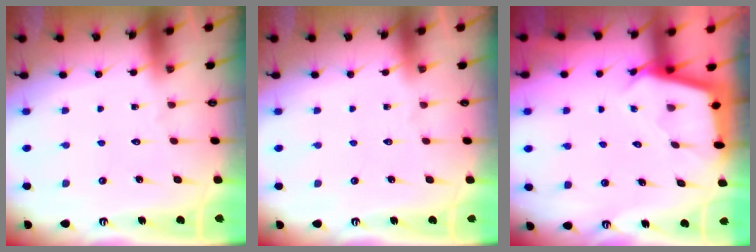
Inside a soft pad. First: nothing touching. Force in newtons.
{"total": 0.0}
{"total": 2.5, "press": 2.5, "slide": 0.1}